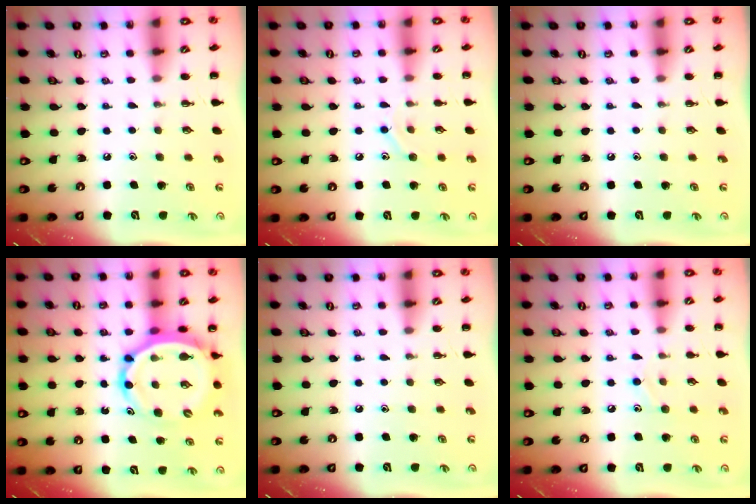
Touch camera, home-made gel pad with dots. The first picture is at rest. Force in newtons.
{"total": 8.2, "press": 8.1, "slide": 1.5}
{"total": 0.0}
{"total": 10.1, "press": 9.5, "slide": 3.3}
{"total": 0.0}
{"total": 7.0, "press": 6.7, "slide": 1.9}